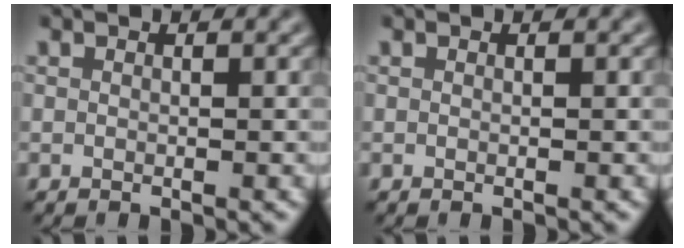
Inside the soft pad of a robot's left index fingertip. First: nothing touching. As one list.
[{"total": 0.0}]